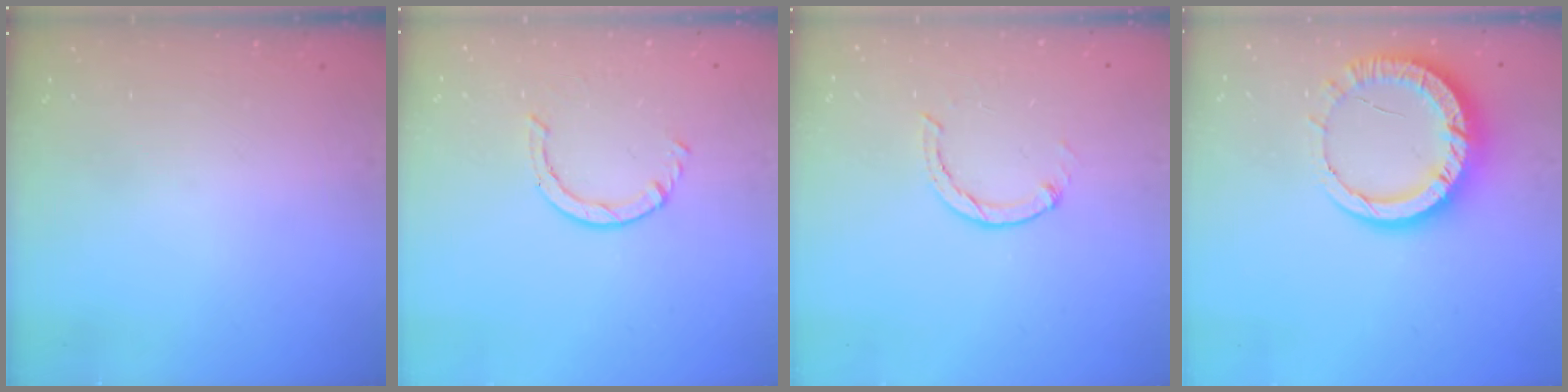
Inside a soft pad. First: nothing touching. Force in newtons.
{"total": 2.5, "press": 2.5, "slide": 0.3}
{"total": 0.0}
{"total": 12.7, "press": 12.6, "slide": 1.4}